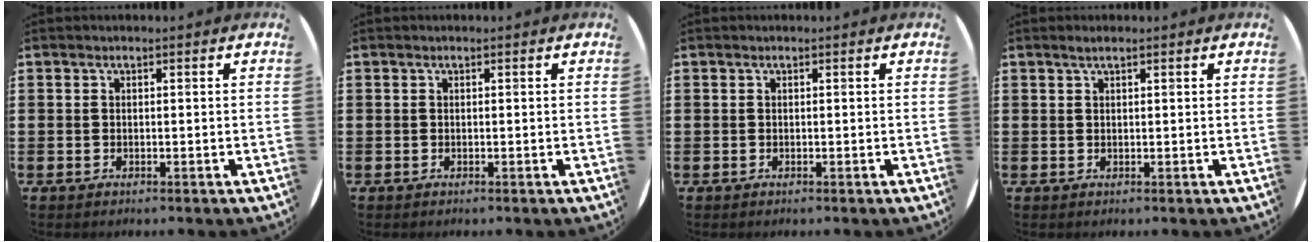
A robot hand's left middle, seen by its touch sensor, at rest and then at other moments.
{"total": 0.0}
{"total": 0.0}
{"total": 0.9, "force": [0.6, 0.0, 0.6], "torque": [-0.012, 0.002, 0.011]}